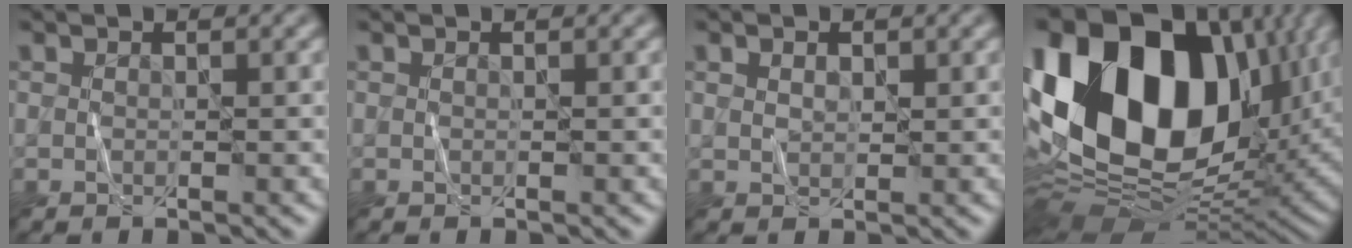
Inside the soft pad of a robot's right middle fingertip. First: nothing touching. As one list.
[{"total": 0.0}, {"total": 1.2, "force": [0.6, 0.7, 0.8], "torque": [-0.014, 0.002, 0.012]}, {"total": 21.2, "force": [4.4, 14.1, 15.2], "torque": [-0.316, 0.023, 0.074]}]